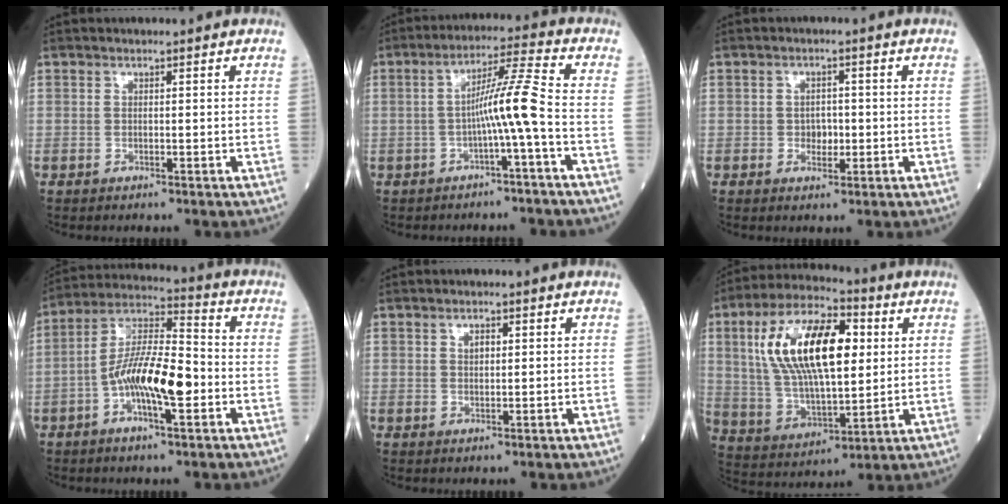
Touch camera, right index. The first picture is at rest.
{"total": 7.2, "force": [-1.9, -1.4, 6.8], "torque": [-0.118, 0.019, -0.033]}
{"total": 2.7, "force": [-0.3, 1.8, 1.9], "torque": [-0.024, 0.005, 0.000]}
{"total": 12.2, "force": [-3.1, 3.0, 11.4], "torque": [-0.223, 0.015, -0.054]}
{"total": 1.4, "force": [0.5, 0.8, 1.1], "torque": [-0.017, 0.000, 0.009]}
{"total": 18.7, "force": [4.6, 7.1, 16.6], "torque": [-0.325, 0.026, 0.083]}